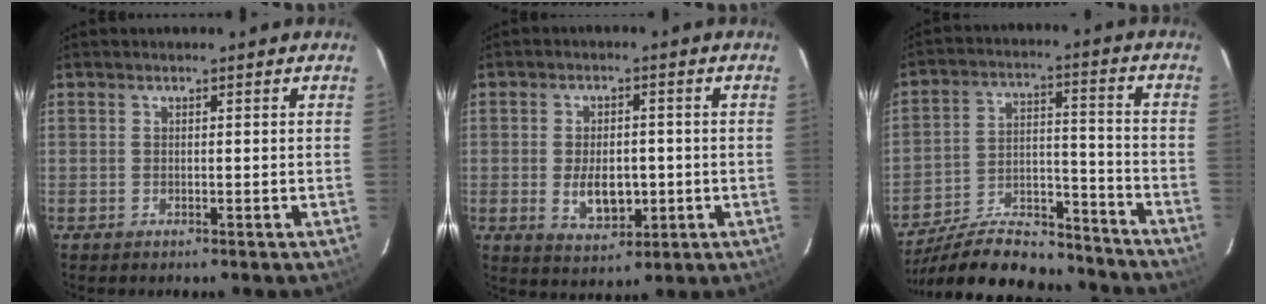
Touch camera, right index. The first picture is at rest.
{"total": 7.7, "force": [-1.2, 4.6, 6.0], "torque": [-0.115, -0.006, -0.010]}
{"total": 19.2, "force": [-16.9, 6.3, 6.6], "torque": [-0.129, 0.028, -0.250]}